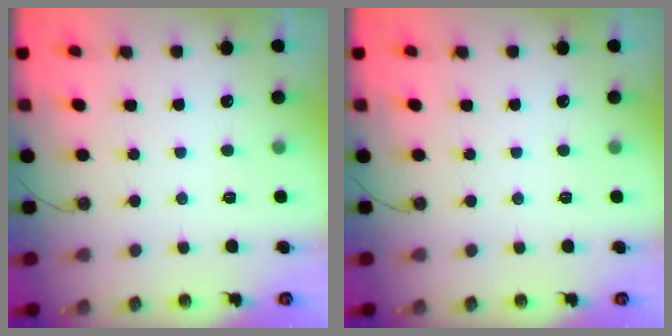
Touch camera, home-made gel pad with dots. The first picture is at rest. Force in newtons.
{"total": 0.0}